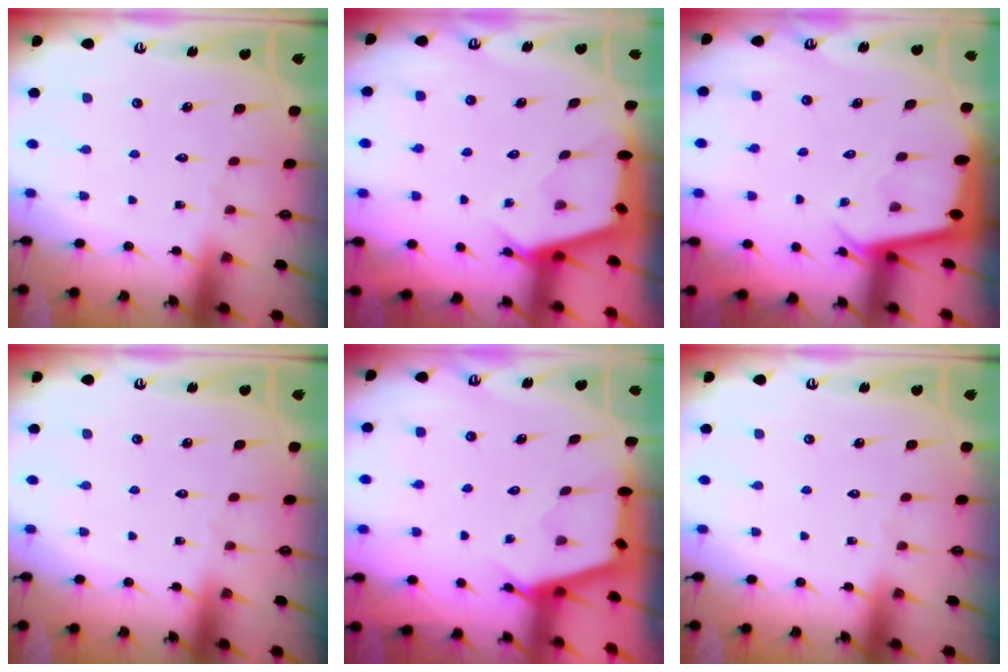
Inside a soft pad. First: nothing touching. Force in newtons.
{"total": 2.9, "press": 2.9, "slide": 0.4}
{"total": 2.3, "press": 2.3, "slide": 0.1}
{"total": 0.0}
{"total": 2.6, "press": 2.6, "slide": 0.4}
{"total": 0.0}